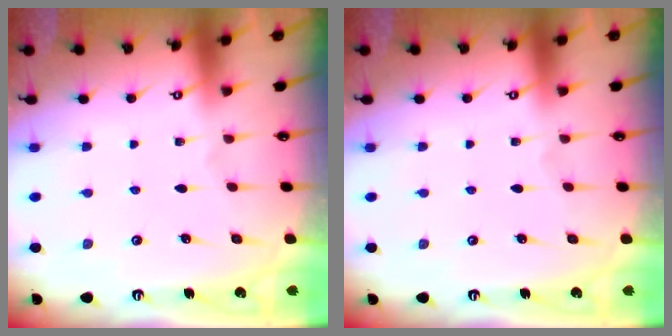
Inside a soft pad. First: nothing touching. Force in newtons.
{"total": 0.0}